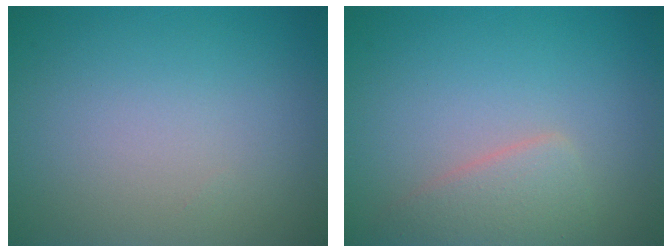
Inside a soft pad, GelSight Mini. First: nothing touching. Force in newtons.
{"total": 2.7, "press": 2.7, "slide": 0.1}